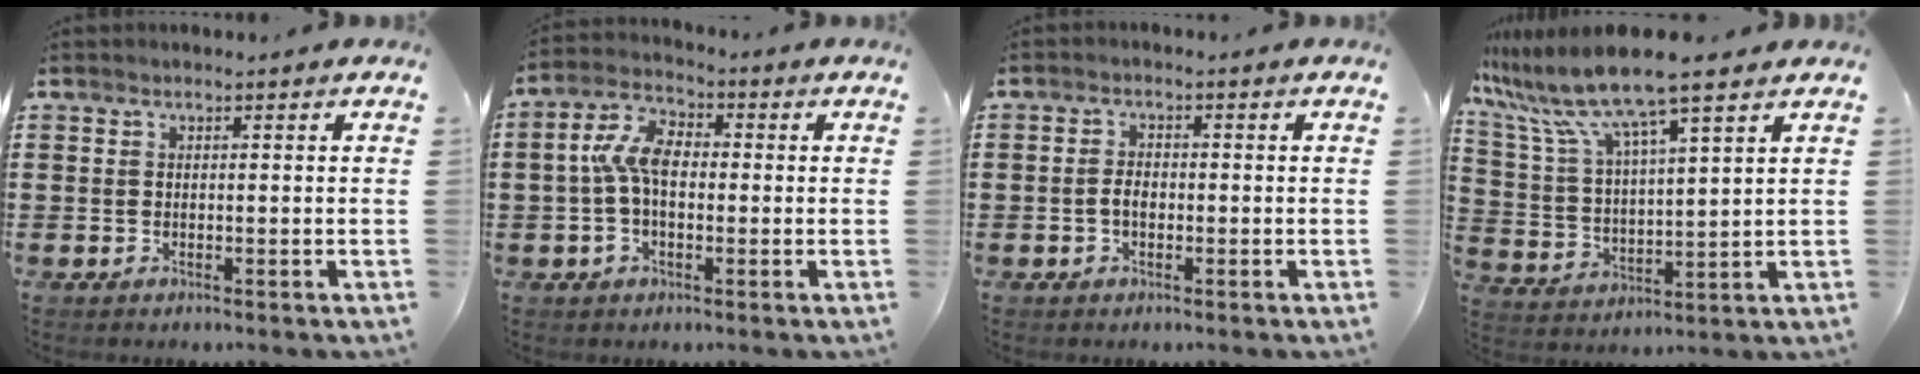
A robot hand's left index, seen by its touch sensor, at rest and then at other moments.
{"total": 7.1, "force": [-0.3, 4.1, 5.9], "torque": [-0.137, 0.006, -0.013]}
{"total": 2.1, "force": [-0.4, 1.1, 1.7], "torque": [-0.043, 0.001, -0.011]}
{"total": 10.4, "force": [8.4, 0.5, 6.1], "torque": [-0.158, -0.048, 0.138]}